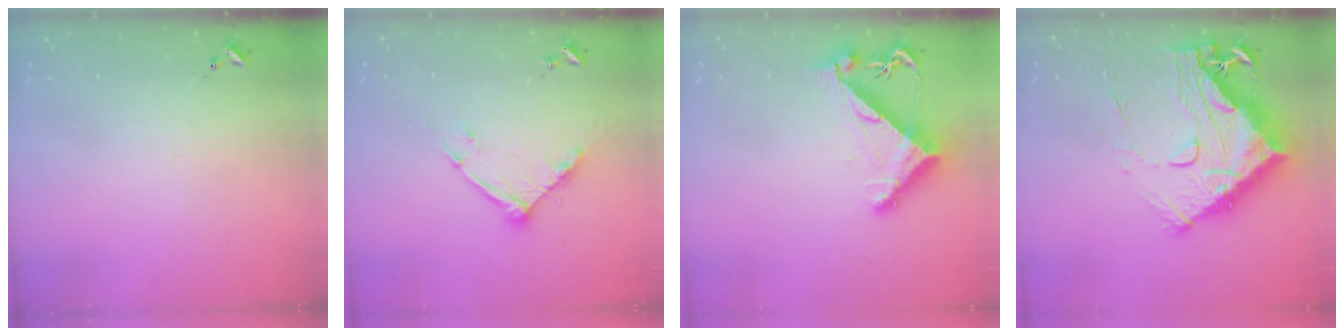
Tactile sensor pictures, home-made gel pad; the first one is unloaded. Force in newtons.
{"total": 10.3, "press": 10.2, "slide": 0.9}
{"total": 8.0, "press": 8.0, "slide": 0.7}
{"total": 23.2, "press": 23.1, "slide": 2.2}